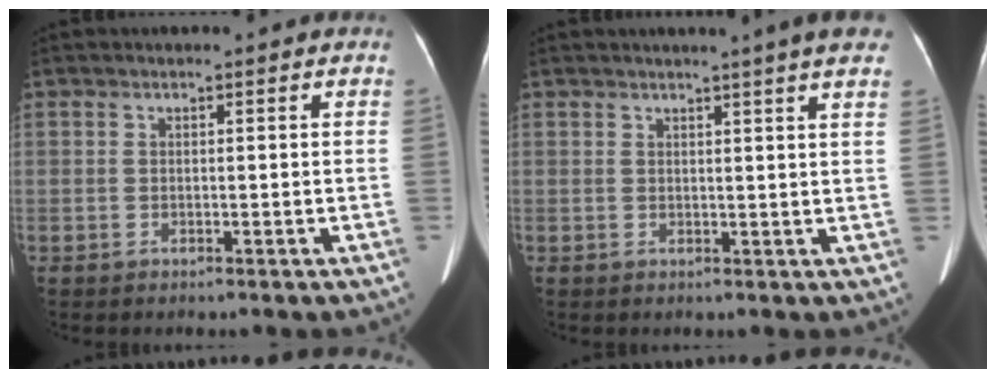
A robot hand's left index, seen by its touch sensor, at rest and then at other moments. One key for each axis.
{"total": 6.3, "fx": 4.9, "fy": -0.5, "fz": 3.8, "tx": -0.049, "ty": 0.004, "tz": 0.044}